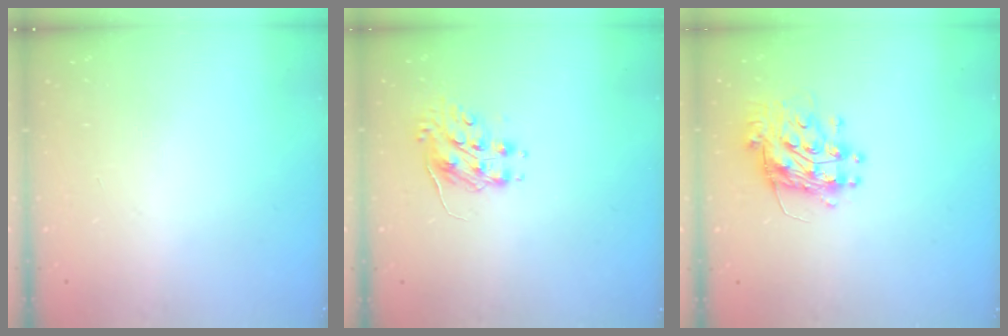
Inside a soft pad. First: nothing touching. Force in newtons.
{"total": 8.5, "press": 8.4, "slide": 0.6}
{"total": 12.9, "press": 12.9, "slide": 1.1}